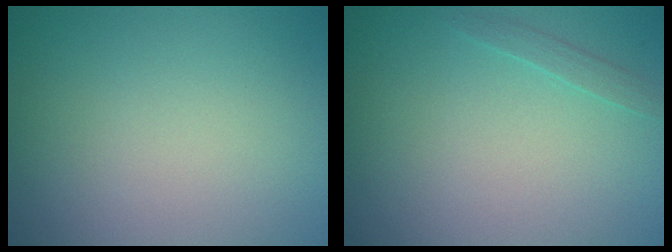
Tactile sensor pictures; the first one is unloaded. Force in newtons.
{"total": 0.9, "press": 0.9, "slide": 0.1}